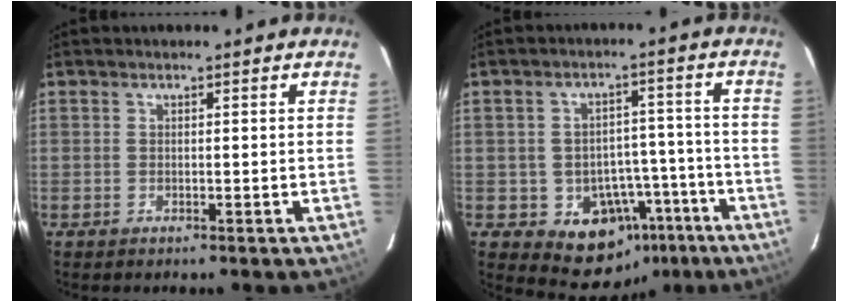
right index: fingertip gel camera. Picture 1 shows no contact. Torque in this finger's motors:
{"motor_torque": [1.12, -1.02, 0.28, 0.01]}